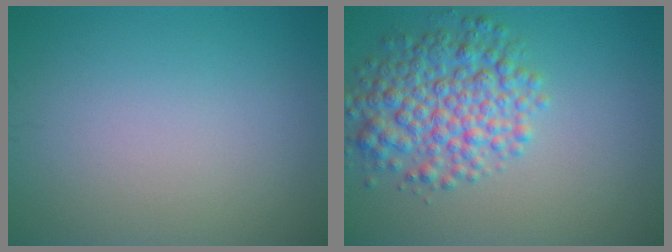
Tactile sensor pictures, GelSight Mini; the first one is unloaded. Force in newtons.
{"total": 5.9, "press": 5.9, "slide": 0.1}